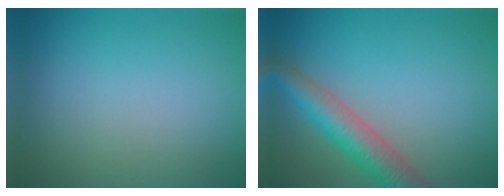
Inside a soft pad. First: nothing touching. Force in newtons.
{"total": 5.3, "press": 5.3, "slide": 0.2}